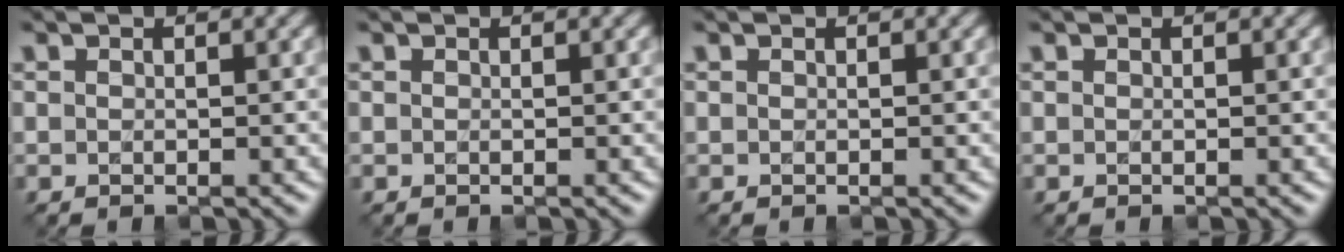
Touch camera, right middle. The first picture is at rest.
{"total": 0.0}
{"total": 0.0}
{"total": 0.0}